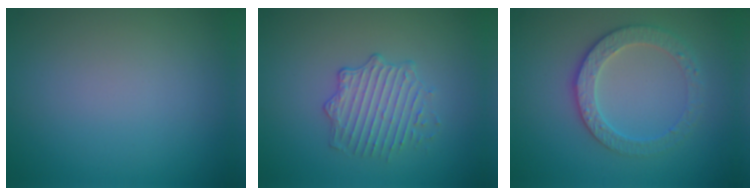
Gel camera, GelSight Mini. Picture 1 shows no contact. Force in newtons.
{"total": 2.6, "press": 2.0, "slide": 1.6}
{"total": 3.3, "press": 3.3, "slide": 0.6}